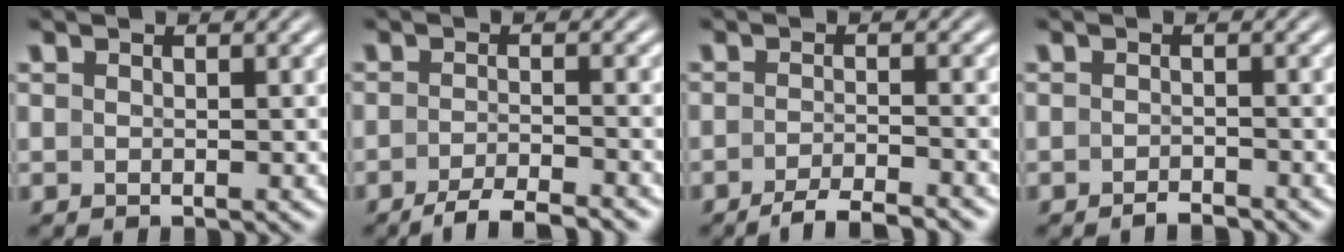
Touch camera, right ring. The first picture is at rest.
{"total": 3.9, "force": [-3.5, 0.3, 1.6], "torque": [-0.028, -0.005, -0.057]}
{"total": 3.6, "force": [-3.4, 0.2, 1.4], "torque": [-0.023, -0.003, -0.056]}
{"total": 1.5, "force": [-1.5, -0.3, 0.2], "torque": [-0.004, -0.001, -0.026]}